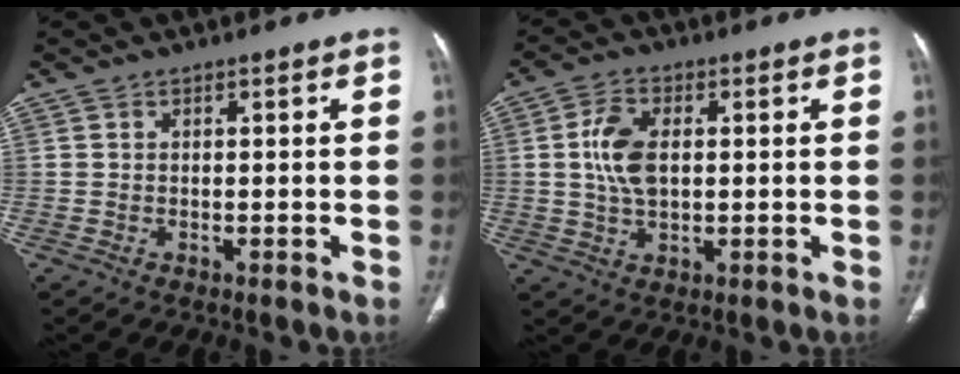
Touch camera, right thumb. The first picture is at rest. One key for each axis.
{"total": 8.0, "fx": 0.9, "fy": 4.7, "fz": 6.4, "tx": -0.127, "ty": 0.002, "tz": 0.018}